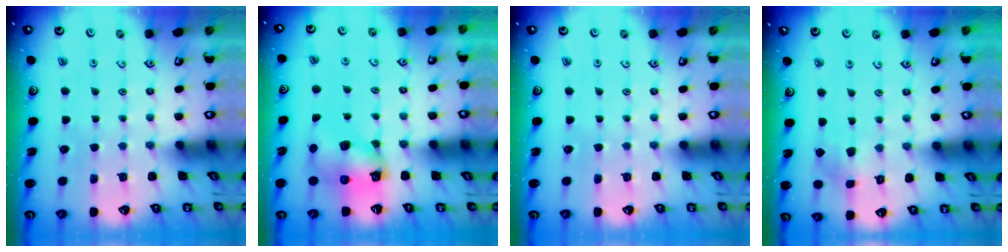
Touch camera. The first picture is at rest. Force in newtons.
{"total": 7.7, "press": 7.7, "slide": 0.8}
{"total": 0.0}
{"total": 3.0, "press": 2.9, "slide": 0.3}